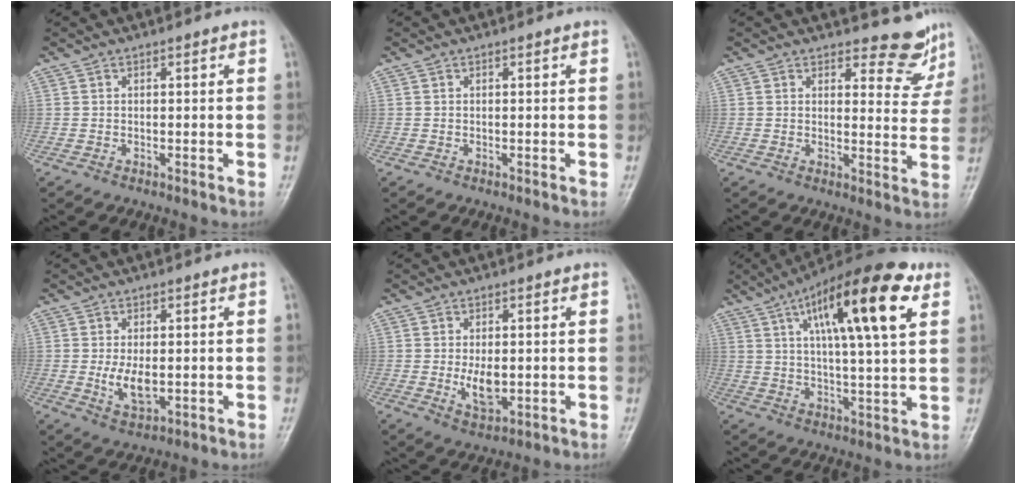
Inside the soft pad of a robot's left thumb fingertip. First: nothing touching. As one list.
[{"total": 0.0}, {"total": 6.6, "force": [6.1, 2.4, 0.8], "torque": [0.017, -0.061, 0.066]}, {"total": 5.5, "force": [-0.4, 2.9, 4.7], "torque": [-0.083, -0.012, -0.002]}, {"total": 5.5, "force": [-0.4, 3.0, 4.7], "torque": [-0.073, -0.011, 0.000]}, {"total": 20.6, "force": [8.3, 5.7, 17.9], "torque": [-0.267, -0.007, 0.126]}]